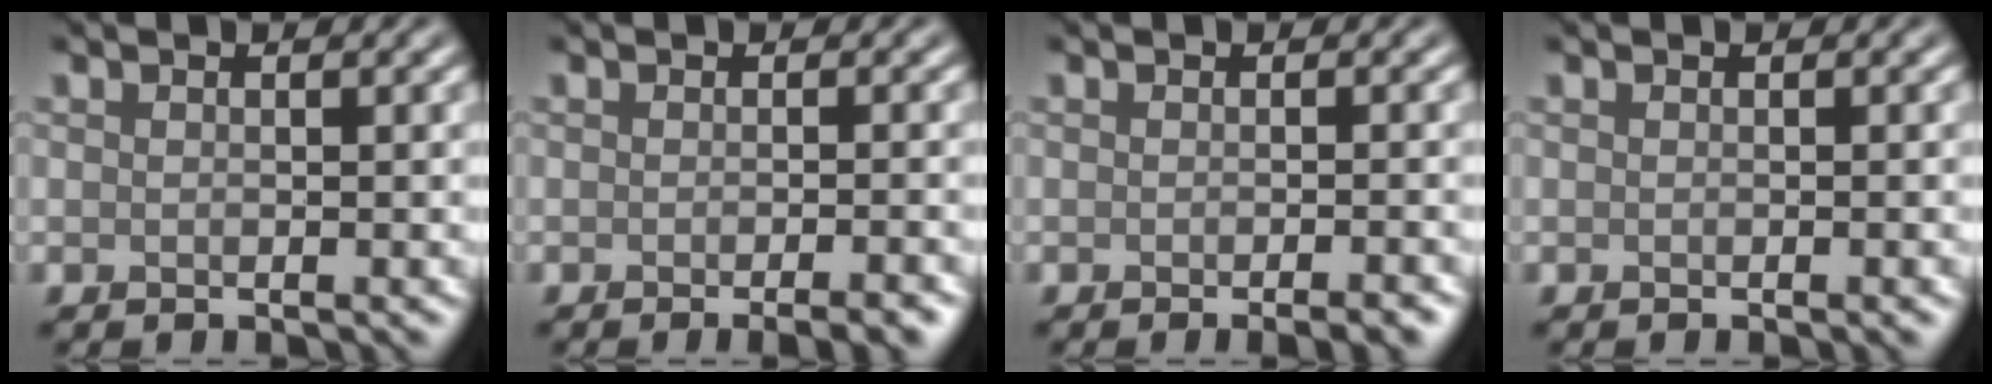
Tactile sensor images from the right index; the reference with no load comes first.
{"total": 3.1, "force": [-1.7, 0.9, 2.5], "torque": [-0.013, 0.003, -0.020]}
{"total": 2.4, "force": [-1.3, 0.6, 1.9], "torque": [-0.013, 0.000, -0.017]}
{"total": 1.0, "force": [-0.2, 0.3, 0.9], "torque": [-0.005, 0.000, -0.005]}